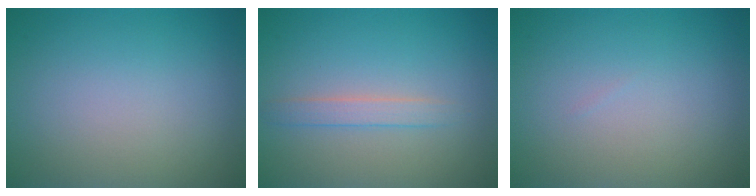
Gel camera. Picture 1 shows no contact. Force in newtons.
{"total": 1.6, "press": 1.6, "slide": 0.1}
{"total": 0.0}